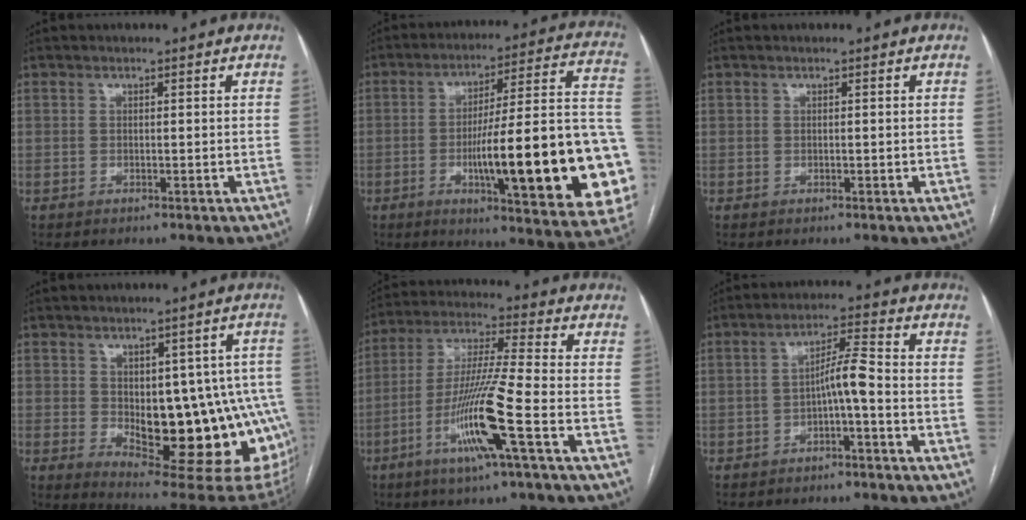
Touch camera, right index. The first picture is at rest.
{"total": 27.6, "force": [-6.0, 3.2, 26.8], "torque": [-0.282, 0.007, -0.082]}
{"total": 0.0}
{"total": 20.4, "force": [-2.3, 8.3, 18.5], "torque": [-0.165, 0.012, -0.001]}
{"total": 13.2, "force": [-5.5, -1.1, 12.0], "torque": [-0.237, -0.012, -0.109]}
{"total": 4.8, "force": [-1.7, 0.2, 4.5], "torque": [-0.076, 0.018, -0.027]}